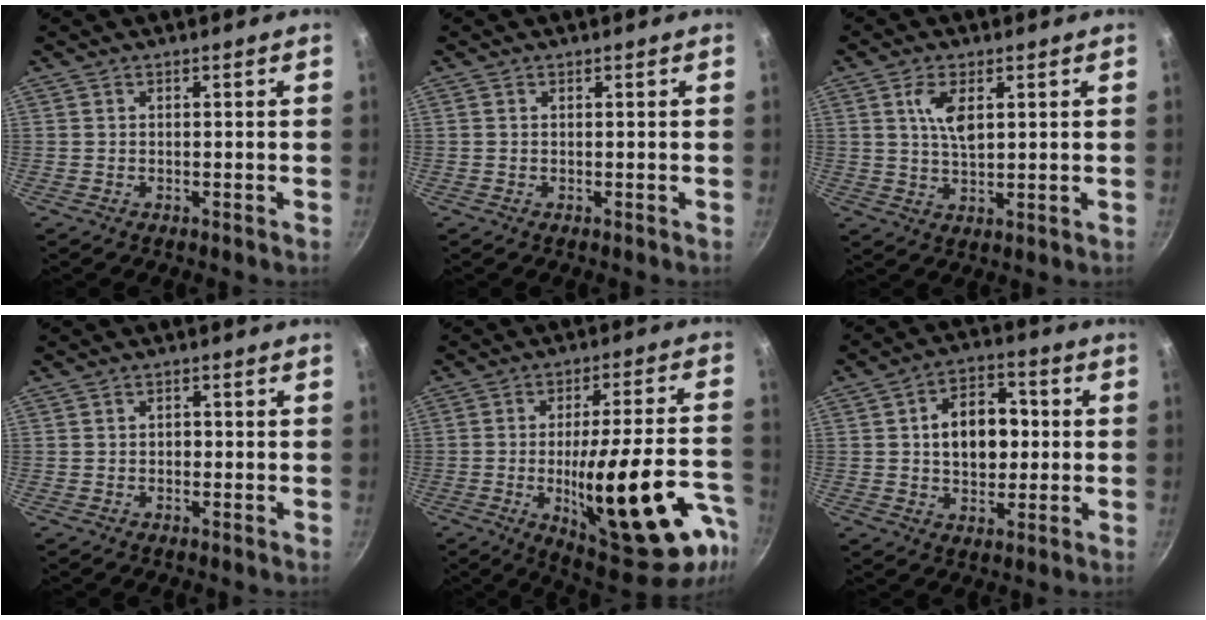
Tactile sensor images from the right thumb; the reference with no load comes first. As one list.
[{"total": 0.0}, {"total": 6.1, "force": [2.0, 2.8, 5.0], "torque": [-0.091, -0.010, 0.039]}, {"total": 1.4, "force": [-0.1, 1.1, 0.9], "torque": [-0.011, 0.005, -0.002]}, {"total": 26.6, "force": [-9.3, 7.6, 23.8], "torque": [-0.301, 0.016, -0.121]}, {"total": 12.2, "force": [1.1, 8.4, 8.8], "torque": [-0.096, 0.014, 0.011]}]